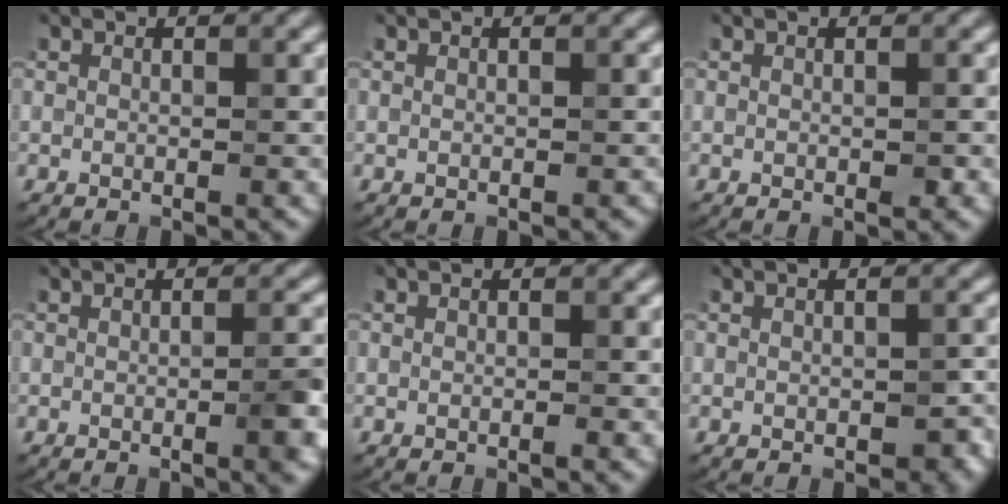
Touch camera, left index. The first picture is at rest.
{"total": 0.0}
{"total": 0.6, "force": [-0.1, 0.3, 0.5], "torque": [-0.008, -0.001, 0.000]}
{"total": 3.0, "force": [-0.5, 0.7, 2.9], "torque": [-0.032, 0.003, -0.010]}
{"total": 0.0}
{"total": 2.1, "force": [-0.6, 1.2, 1.6], "torque": [-0.025, -0.007, -0.002]}